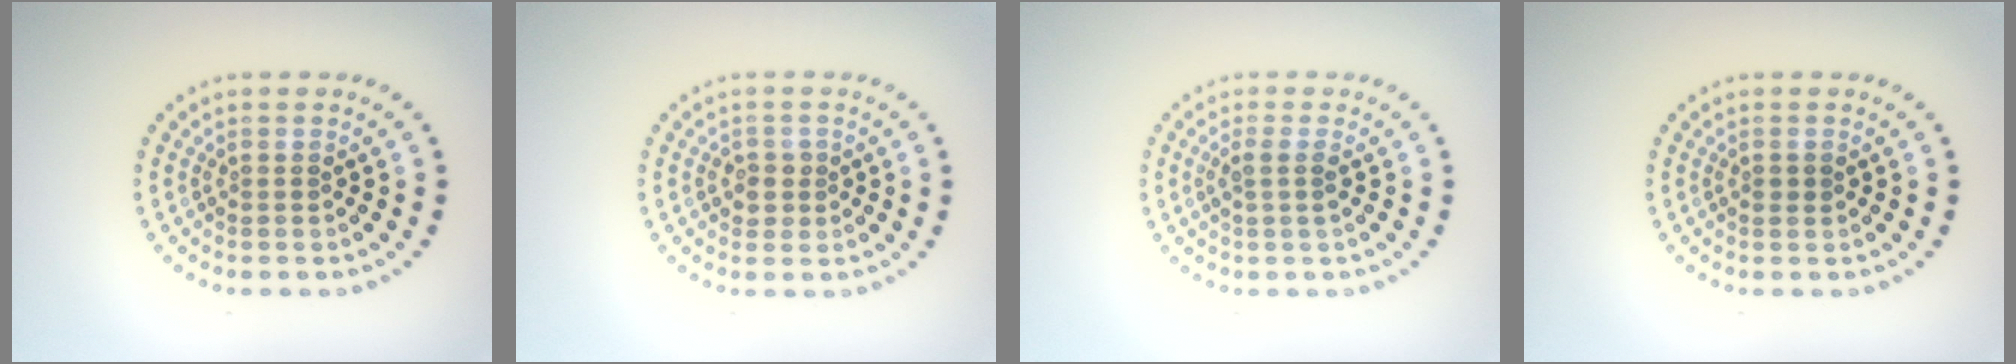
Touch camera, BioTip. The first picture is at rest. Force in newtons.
{"total": 1.8, "press": 1.8, "slide": 0.5}
{"total": 1.5, "press": 1.2, "slide": 0.8}
{"total": 0.8, "press": 0.7, "slide": 0.2}